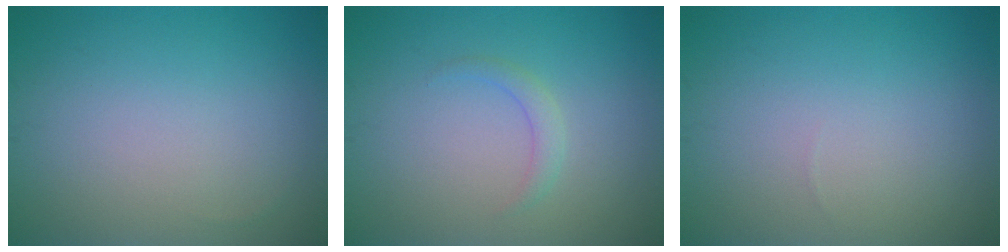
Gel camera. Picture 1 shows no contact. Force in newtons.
{"total": 1.2, "press": 1.2, "slide": 0.1}
{"total": 0.0}